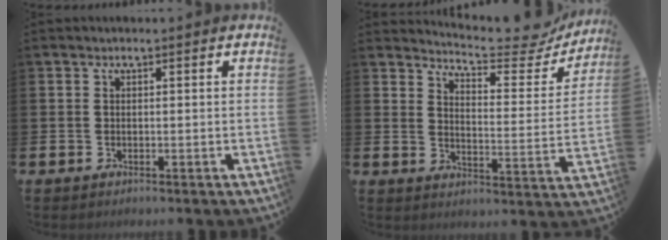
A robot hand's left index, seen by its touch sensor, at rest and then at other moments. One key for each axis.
{"total": 6.9, "fx": 6.6, "fy": 1.0, "fz": 1.9, "tx": -0.042, "ty": -0.052, "tz": 0.108}